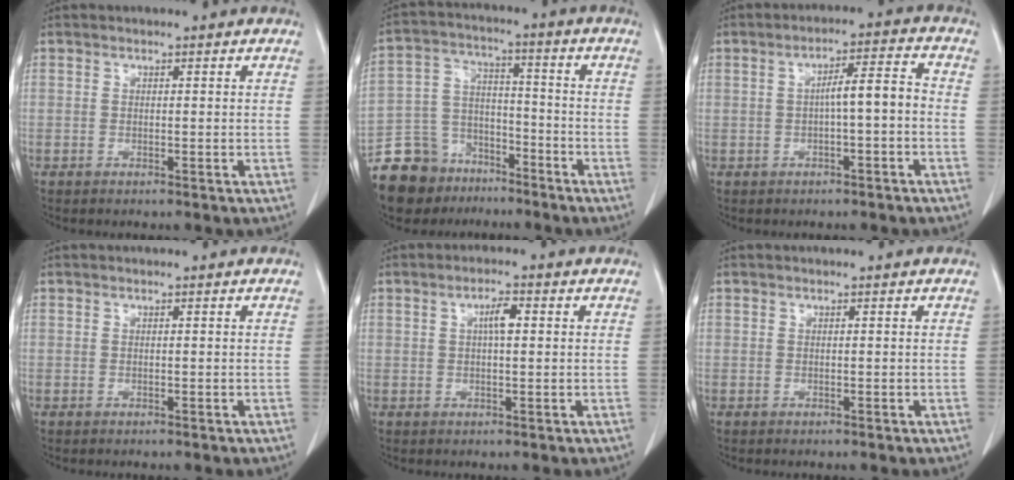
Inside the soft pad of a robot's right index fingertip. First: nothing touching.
{"total": 14.9, "force": [-10.9, 9.4, 3.8], "torque": [-0.094, 0.043, -0.188]}
{"total": 5.9, "force": [-0.7, 1.3, 5.7], "torque": [-0.096, 0.026, -0.008]}
{"total": 0.0}
{"total": 3.5, "force": [0.8, 1.1, 3.2], "torque": [-0.062, 0.009, 0.014]}
{"total": 0.0}